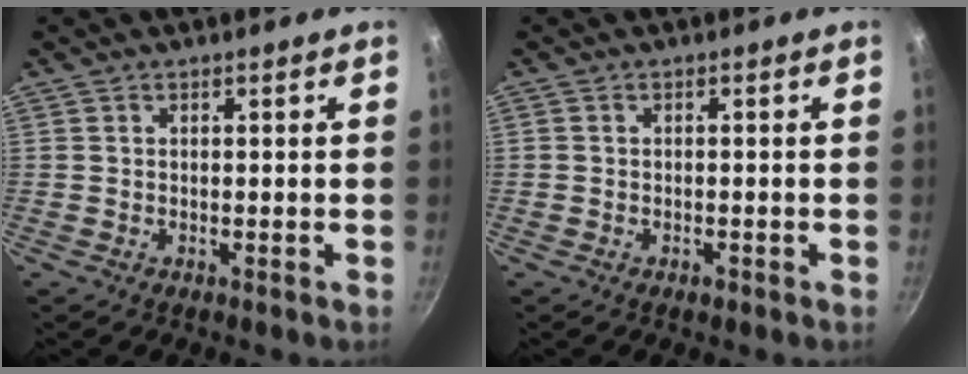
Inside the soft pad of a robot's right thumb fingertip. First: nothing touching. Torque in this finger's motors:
{"motor_torque": [-0.33, -0.05, -0.48, 0.35, 0.02]}